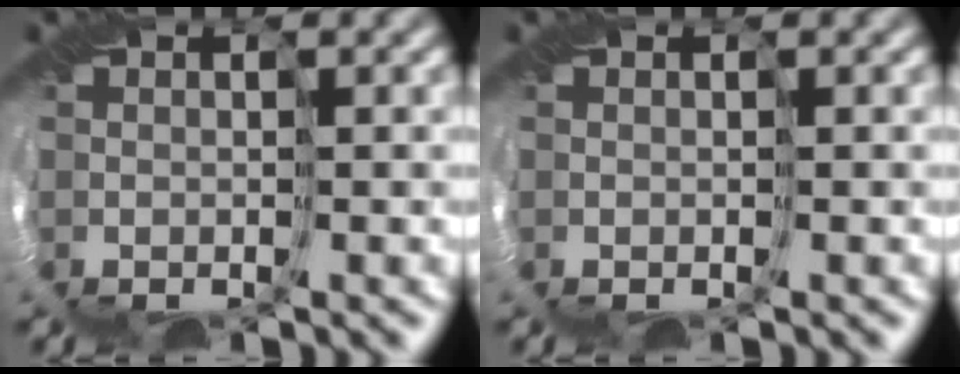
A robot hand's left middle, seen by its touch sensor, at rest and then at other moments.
{"total": 0.0}